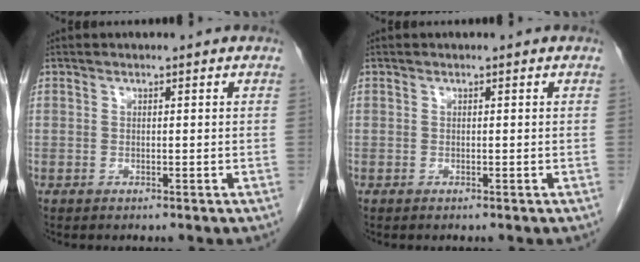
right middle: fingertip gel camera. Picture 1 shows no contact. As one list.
[{"total": 0.0}]